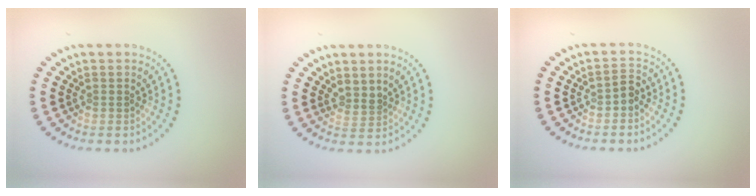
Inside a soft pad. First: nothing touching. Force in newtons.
{"total": 1.6, "press": 1.2, "slide": 1.1}
{"total": 1.2, "press": 1.0, "slide": 0.5}